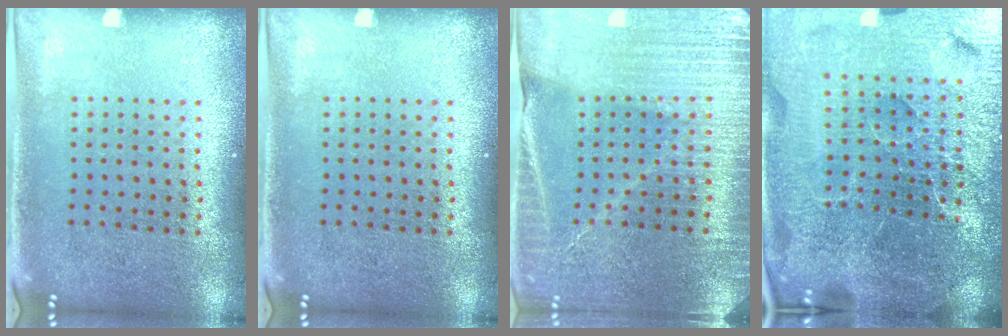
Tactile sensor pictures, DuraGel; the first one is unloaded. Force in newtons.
{"total": 0.0}
{"total": 3.9, "press": 3.7, "slide": 1.2}
{"total": 7.2, "press": 6.2, "slide": 3.7}